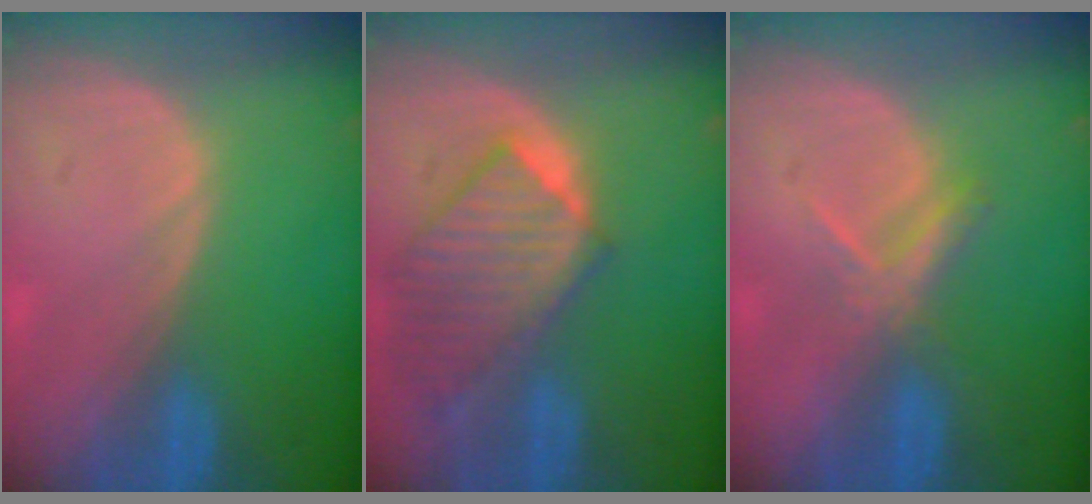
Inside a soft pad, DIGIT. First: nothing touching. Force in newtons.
{"total": 9.6, "press": 8.4, "slide": 4.6}
{"total": 3.7, "press": 3.6, "slide": 0.9}